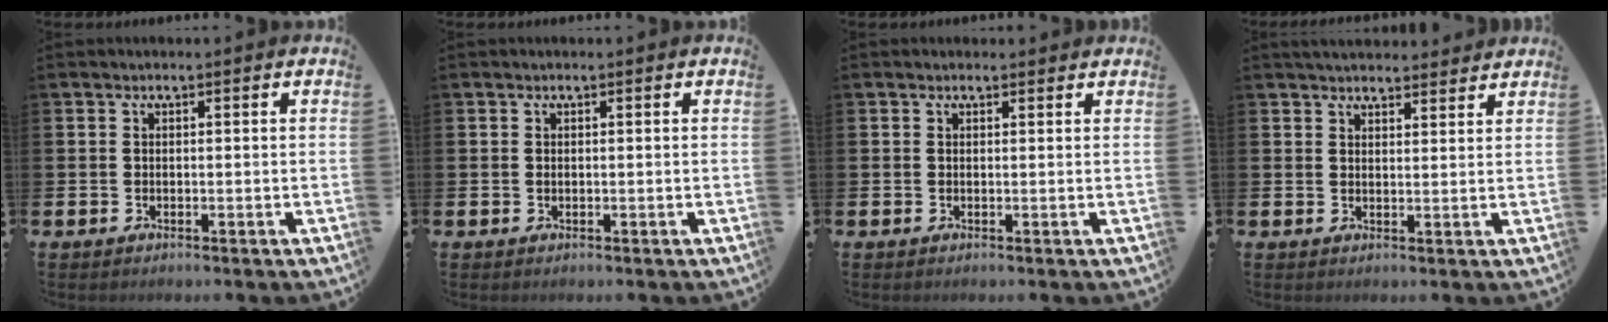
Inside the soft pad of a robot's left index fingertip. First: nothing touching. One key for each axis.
{"total": 0.0}
{"total": 0.5, "fx": 0.4, "fy": 0.3, "fz": 0.1, "tx": 0.004, "ty": 0.000, "tz": 0.006}
{"total": 3.6, "fx": 3.5, "fy": 0.6, "fz": 0.3, "tx": -0.001, "ty": -0.019, "tz": 0.063}